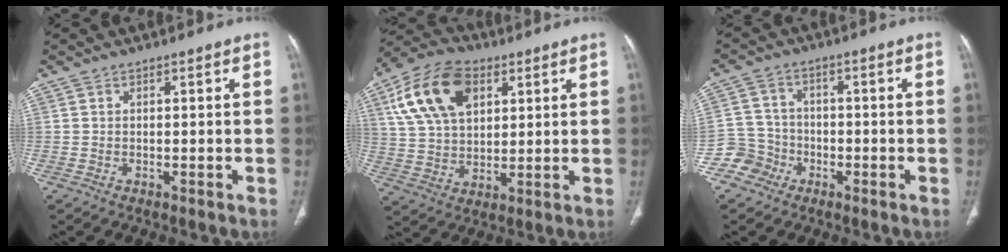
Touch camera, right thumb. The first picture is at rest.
{"total": 16.7, "force": [6.5, 10.4, 11.4], "torque": [-0.197, -0.002, 0.120]}
{"total": 5.8, "force": [-3.3, 4.8, -0.3], "torque": [0.036, 0.031, -0.070]}